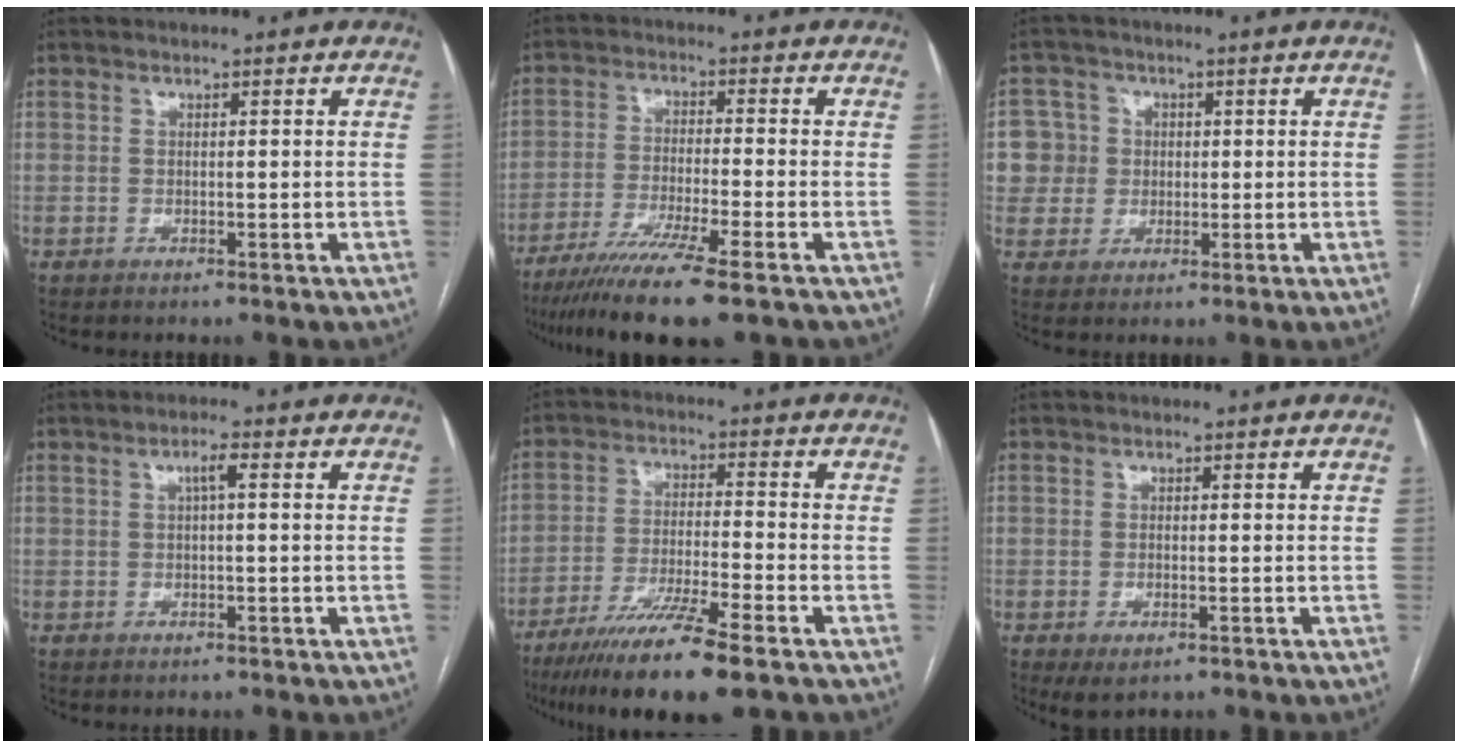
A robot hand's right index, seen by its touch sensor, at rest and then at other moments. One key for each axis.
{"total": 11.8, "fx": -8.5, "fy": -0.7, "fz": 8.1, "tx": -0.139, "ty": -0.030, "tz": -0.139}
{"total": 6.5, "fx": 0.8, "fy": 6.4, "fz": 0.1, "tx": -0.002, "ty": 0.023, "tz": 0.021}
{"total": 1.9, "fx": 0.4, "fy": 0.2, "fz": 1.9, "tx": -0.034, "ty": 0.004, "tz": 0.006}
{"total": 12.5, "fx": -8.6, "fy": -0.3, "fz": 9.0, "tx": -0.165, "ty": -0.035, "tz": -0.149}
{"total": 2.8, "fx": -1.3, "fy": 1.2, "fz": 2.2, "tx": -0.041, "ty": -0.005, "tz": -0.012}